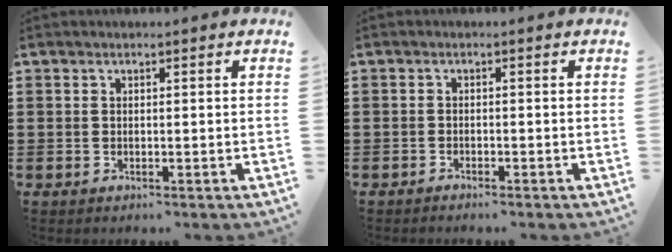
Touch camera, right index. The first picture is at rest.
{"total": 0.9, "force": [-0.9, 0.1, 0.1], "torque": [-0.003, 0.001, -0.019]}